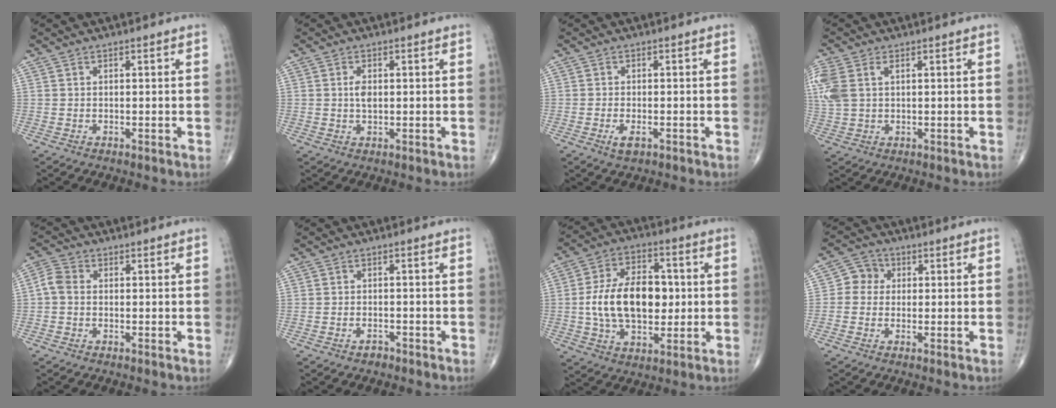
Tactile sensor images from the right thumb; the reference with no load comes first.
{"total": 2.4, "force": [0.3, 1.4, 2.0], "torque": [-0.034, -0.001, 0.006]}
{"total": 2.5, "force": [-1.2, 1.0, 1.9], "torque": [-0.037, -0.001, -0.020]}
{"total": 8.8, "force": [2.5, 5.5, 6.5], "torque": [-0.188, 0.016, 0.056]}
{"total": 3.3, "force": [-0.3, 2.5, 2.2], "torque": [-0.045, 0.008, -0.017]}
{"total": 1.4, "force": [-1.1, 0.8, 0.4], "torque": [-0.009, 0.004, -0.018]}
{"total": 16.5, "force": [0.1, 10.0, 13.1], "torque": [-0.208, 0.018, 0.003]}
{"total": 4.4, "force": [0.2, 4.0, 1.7], "torque": [-0.006, 0.011, -0.008]}